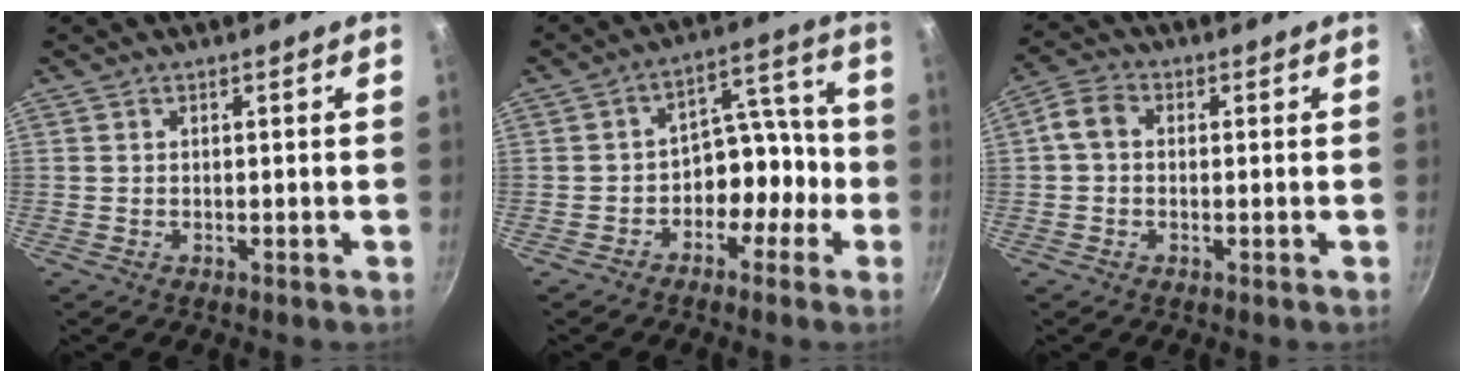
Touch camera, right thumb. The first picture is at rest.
{"total": 9.6, "force": [-3.8, 6.9, 5.5], "torque": [-0.022, 0.078, -0.055]}
{"total": 4.4, "force": [0.2, 3.3, 2.8], "torque": [-0.060, 0.013, -0.010]}